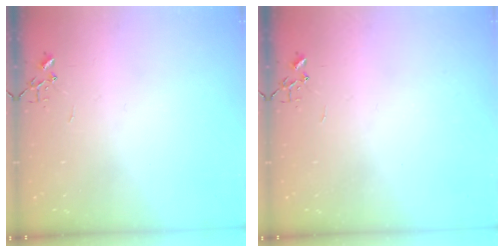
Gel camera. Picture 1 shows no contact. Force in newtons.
{"total": 0.0}